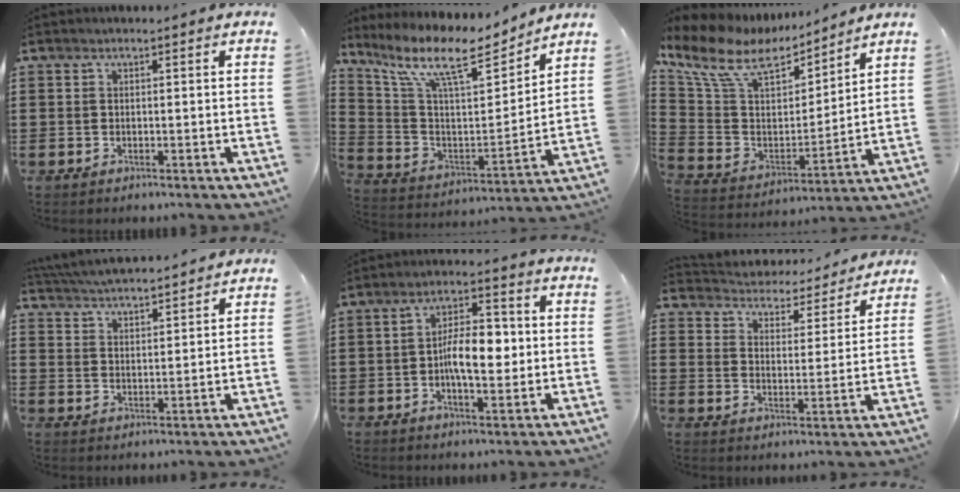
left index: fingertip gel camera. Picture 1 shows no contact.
{"total": 11.6, "force": [8.4, 2.9, 7.4], "torque": [-0.168, -0.046, 0.138]}
{"total": 11.0, "force": [7.9, 5.0, 5.8], "torque": [-0.149, -0.035, 0.138]}
{"total": 4.5, "force": [4.5, -0.2, 0.6], "torque": [-0.029, -0.026, 0.078]}
{"total": 7.5, "force": [-0.5, 3.4, 6.7], "torque": [-0.105, 0.005, -0.014]}
{"total": 3.8, "force": [3.7, 0.3, 0.0], "torque": [-0.024, -0.035, 0.058]}